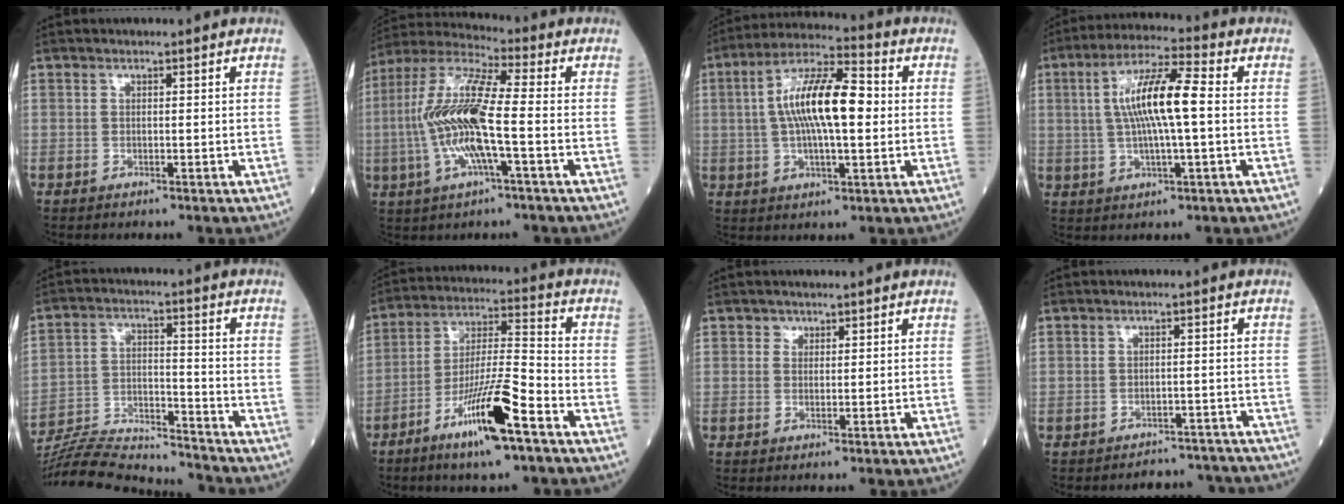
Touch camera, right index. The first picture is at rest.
{"total": 14.4, "force": [-2.0, 1.8, 14.1], "torque": [-0.301, 0.006, -0.041]}
{"total": 13.4, "force": [1.1, 3.6, 12.9], "torque": [-0.244, 0.024, 0.015]}
{"total": 11.0, "force": [0.9, 1.3, 10.9], "torque": [-0.209, 0.014, 0.014]}
{"total": 18.3, "force": [-17.6, 1.5, 4.6], "torque": [-0.100, 0.004, -0.281]}
{"total": 13.7, "force": [-7.6, 1.1, 11.4], "torque": [-0.215, -0.016, -0.135]}
{"total": 1.1, "force": [0.7, 0.9, 0.2], "torque": [0.005, -0.004, 0.008]}
{"total": 7.7, "force": [-7.5, 1.9, -0.5], "torque": [0.025, 0.022, -0.078]}